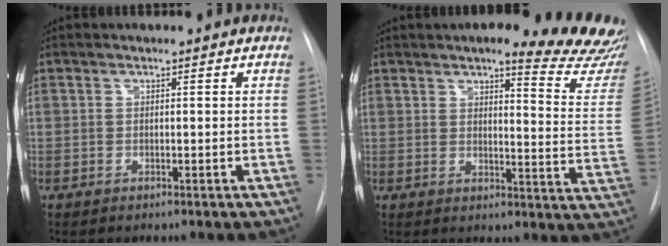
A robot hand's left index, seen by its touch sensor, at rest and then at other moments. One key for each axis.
{"total": 17.2, "fx": 15.0, "fy": 2.1, "fz": 8.2, "tx": -0.082, "ty": -0.079, "tz": 0.154}